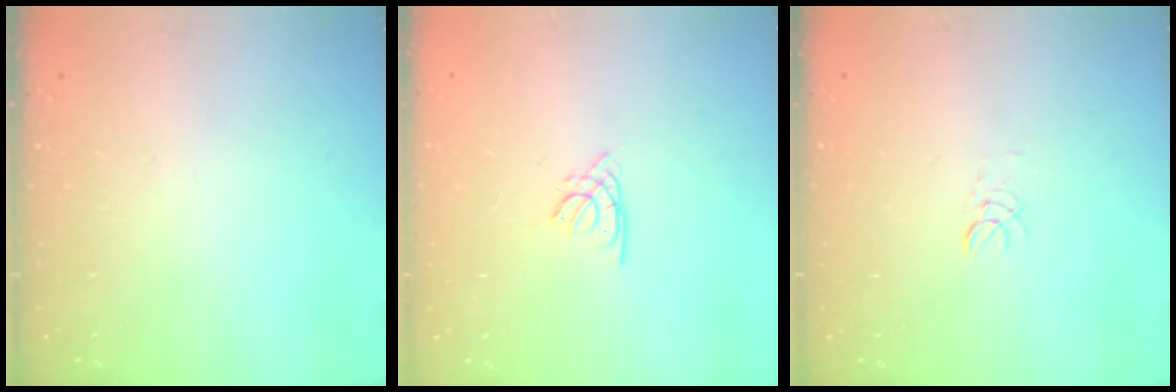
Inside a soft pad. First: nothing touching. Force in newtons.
{"total": 1.4, "press": 1.4, "slide": 0.3}
{"total": 2.9, "press": 2.8, "slide": 0.3}